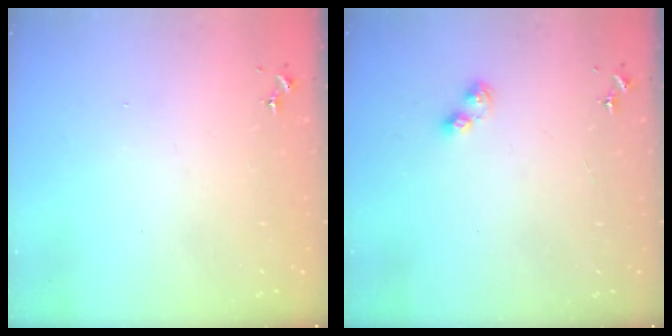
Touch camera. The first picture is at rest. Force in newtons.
{"total": 5.7, "press": 5.7, "slide": 0.7}